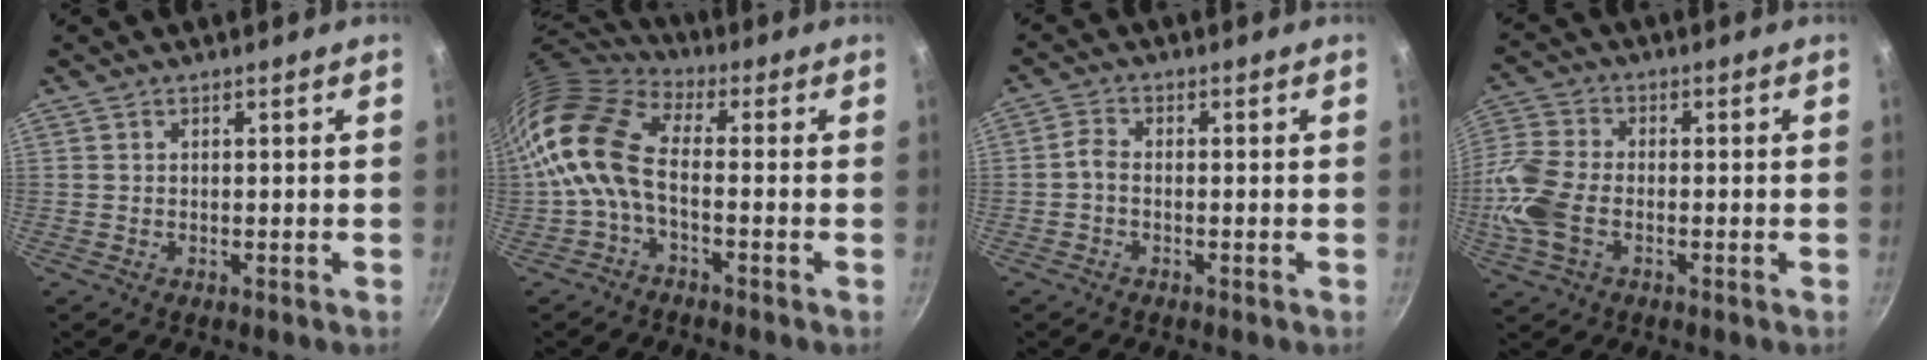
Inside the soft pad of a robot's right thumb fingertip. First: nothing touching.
{"total": 11.6, "force": [-2.2, 6.3, 9.5], "torque": [-0.180, 0.034, -0.061]}
{"total": 2.3, "force": [-0.9, 1.2, 1.6], "torque": [-0.040, 0.013, -0.026]}
{"total": 11.7, "force": [-3.0, 7.4, 8.6], "torque": [-0.190, 0.021, -0.075]}